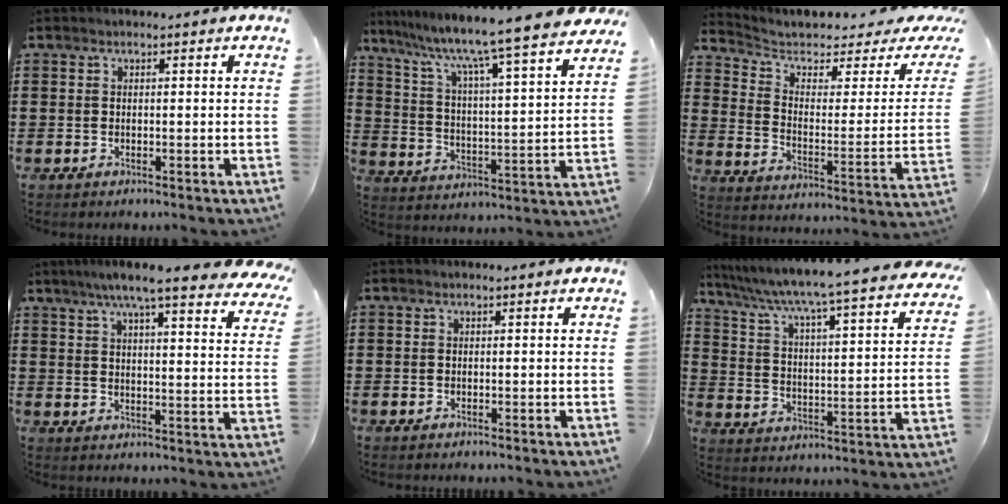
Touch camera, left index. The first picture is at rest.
{"total": 8.4, "force": [7.1, -1.2, 4.3], "torque": [-0.113, -0.064, 0.107]}
{"total": 4.5, "force": [3.3, 1.6, 2.5], "torque": [-0.071, -0.026, 0.052]}
{"total": 8.2, "force": [6.7, 0.1, 4.7], "torque": [-0.104, -0.026, 0.113]}
{"total": 0.0}
{"total": 4.4, "force": [3.7, -0.8, 2.3], "torque": [-0.065, -0.051, 0.048]}